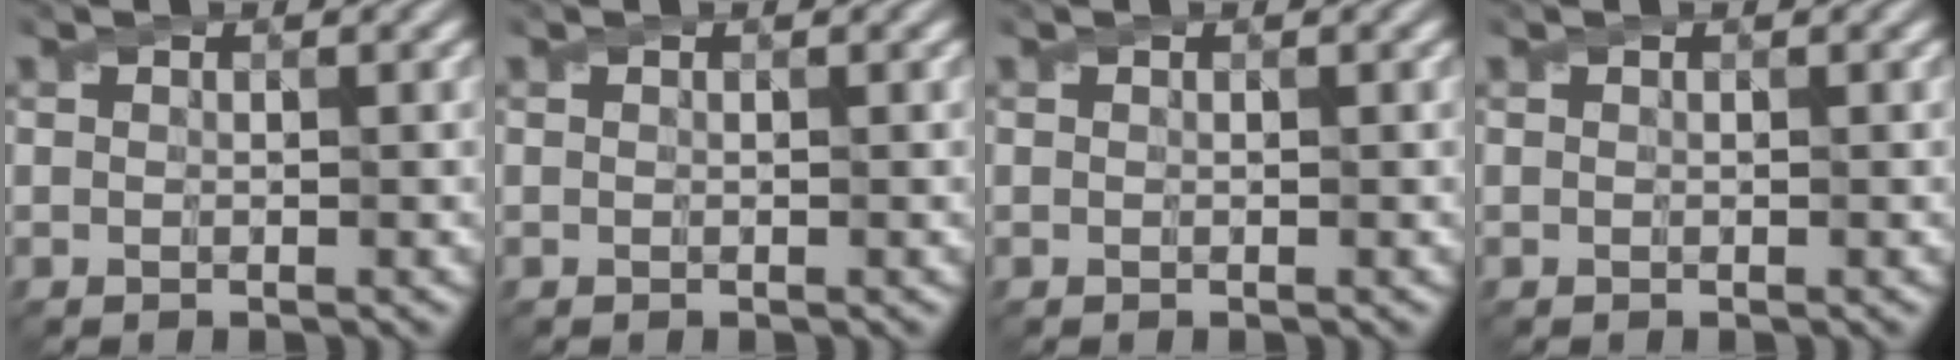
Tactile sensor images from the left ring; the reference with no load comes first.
{"total": 0.0}
{"total": 0.0}
{"total": 0.0}